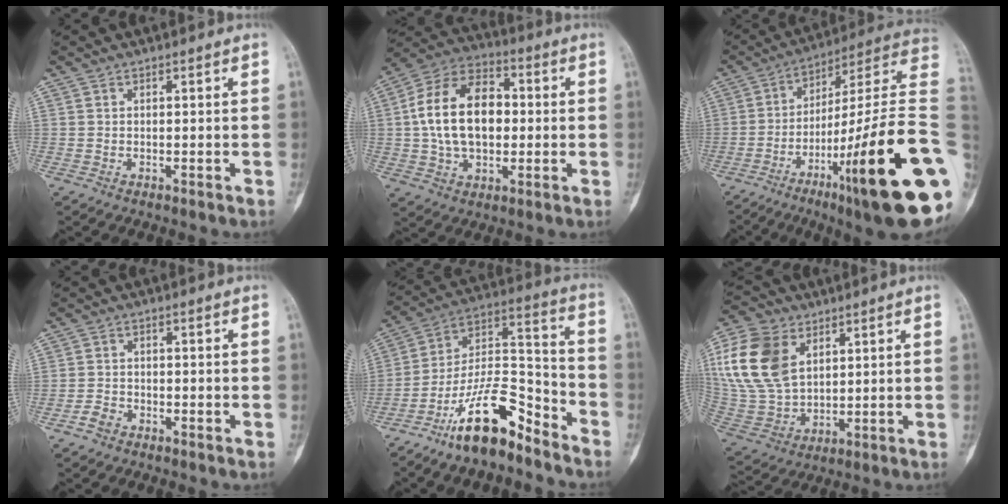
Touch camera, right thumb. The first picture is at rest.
{"total": 17.6, "force": [0.8, 11.3, 13.4], "torque": [-0.220, 0.027, 0.010]}
{"total": 29.5, "force": [-8.5, 4.2, 28.0], "torque": [-0.358, 0.046, -0.133]}
{"total": 2.3, "force": [-1.5, 1.5, 0.7], "torque": [-0.011, 0.010, -0.030]}
{"total": 16.3, "force": [-11.5, 5.6, 10.2], "torque": [-0.168, 0.096, -0.209]}
{"total": 18.5, "force": [6.3, 12.5, 12.1], "torque": [-0.245, -0.011, 0.128]}